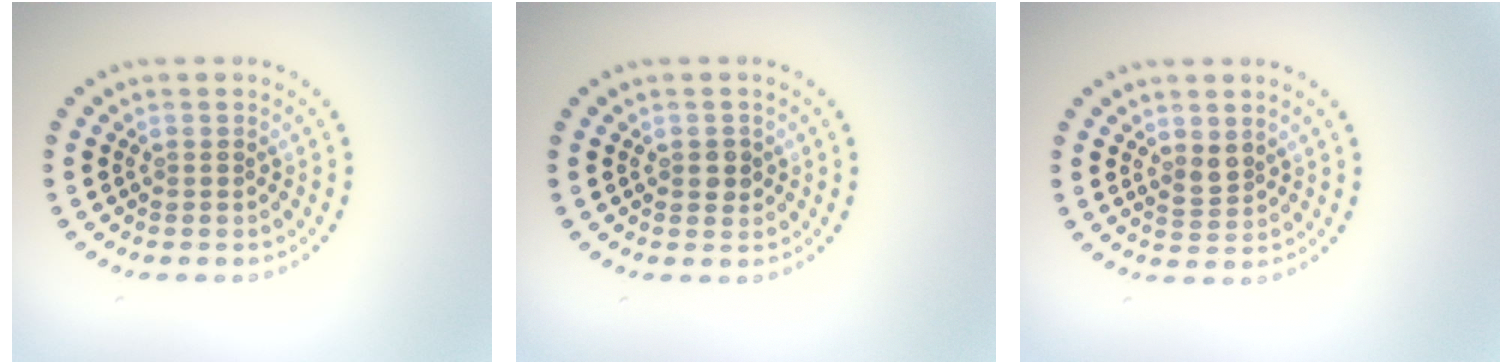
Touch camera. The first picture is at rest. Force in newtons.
{"total": 1.5, "press": 1.4, "slide": 0.1}
{"total": 1.7, "press": 1.5, "slide": 0.9}